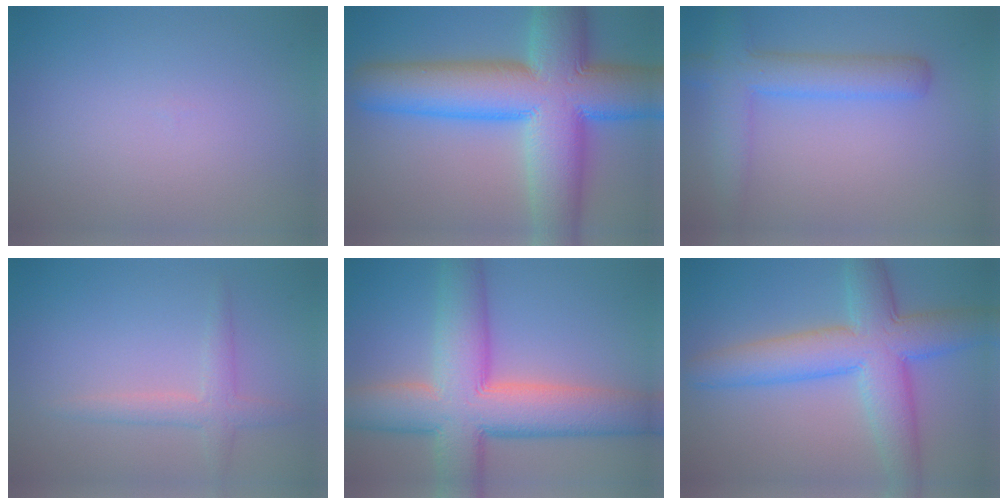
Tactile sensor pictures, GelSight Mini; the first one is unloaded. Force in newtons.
{"total": 15.4, "press": 15.4, "slide": 0.5}
{"total": 5.0, "press": 5.0, "slide": 0.2}
{"total": 2.3, "press": 2.3, "slide": 0.1}
{"total": 11.8, "press": 11.8, "slide": 0.7}
{"total": 8.6, "press": 8.6, "slide": 0.1}